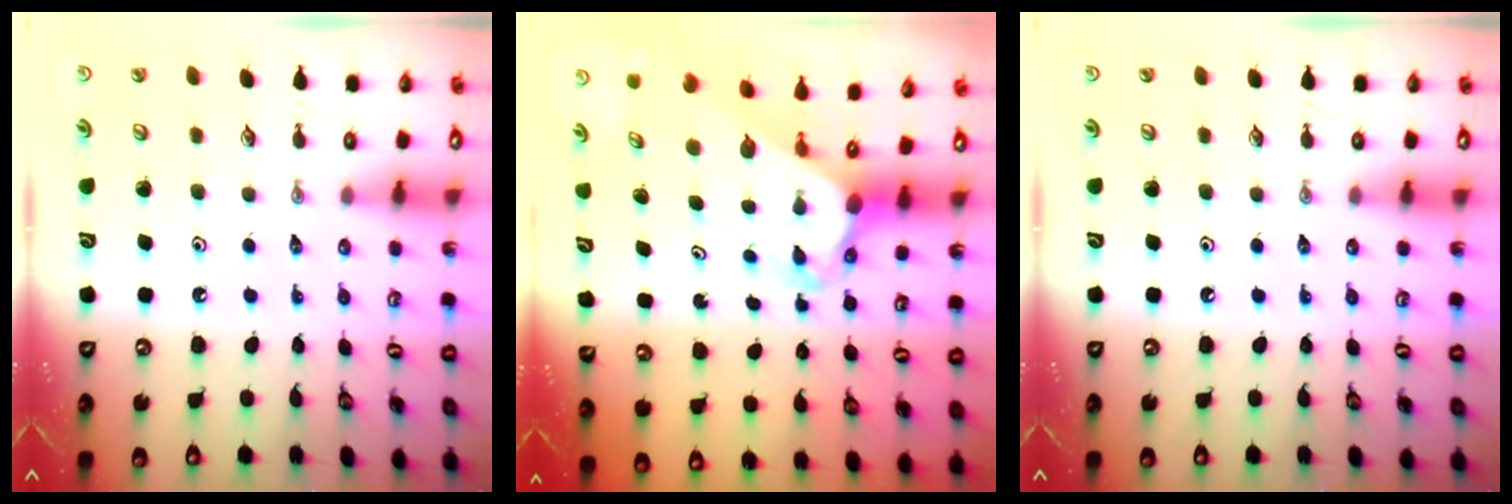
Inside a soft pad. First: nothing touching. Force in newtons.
{"total": 3.9, "press": 3.9, "slide": 0.3}
{"total": 0.0}